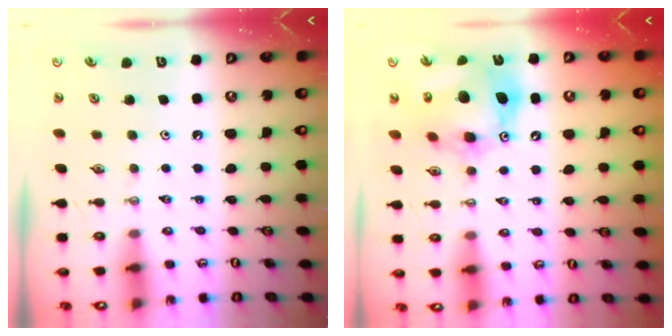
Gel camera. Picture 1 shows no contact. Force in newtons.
{"total": 14.7, "press": 14.6, "slide": 1.3}